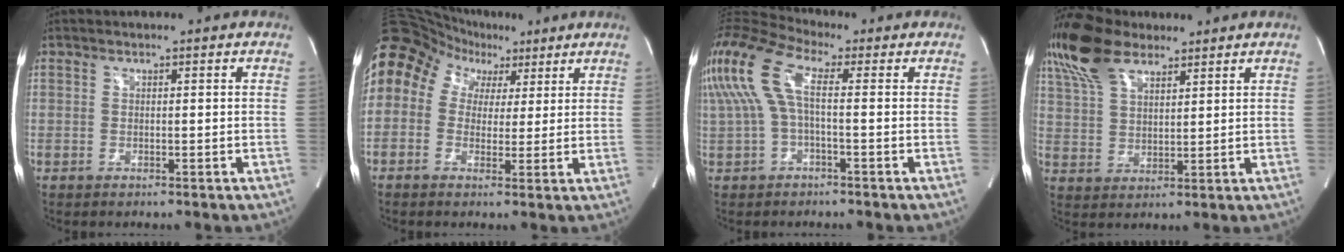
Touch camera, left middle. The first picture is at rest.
{"total": 11.7, "force": [5.2, 9.0, 5.3], "torque": [-0.102, 0.068, 0.088]}
{"total": 9.6, "force": [1.4, 2.9, 9.1], "torque": [-0.208, 0.044, 0.020]}
{"total": 10.3, "force": [7.6, 4.3, 5.5], "torque": [-0.125, 0.030, 0.153]}